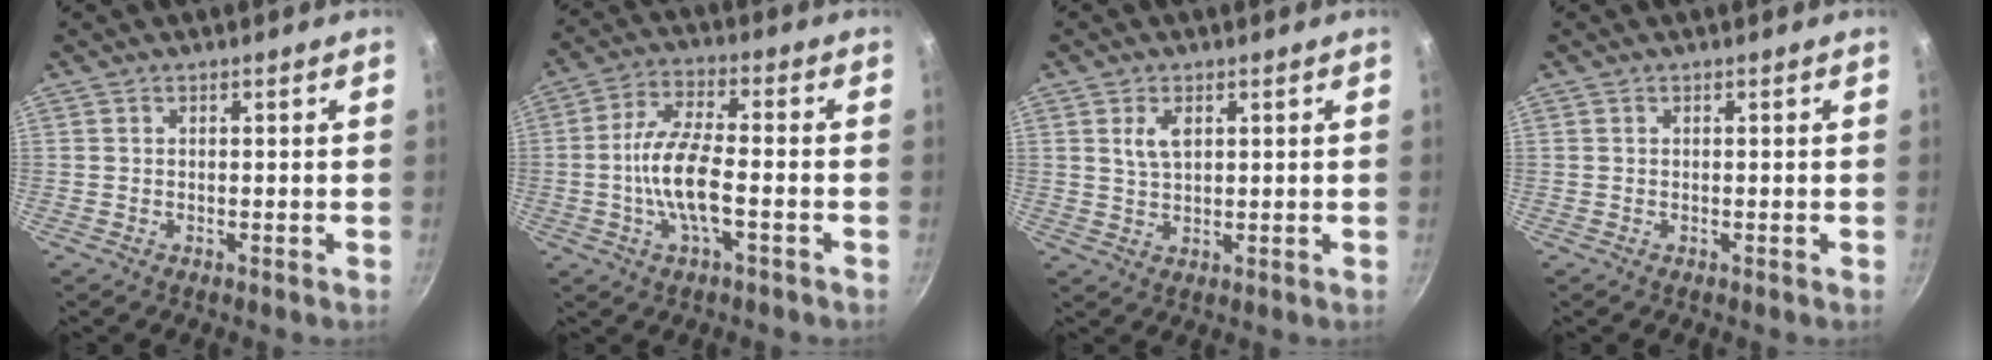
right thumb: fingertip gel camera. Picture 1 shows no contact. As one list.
[{"total": 10.6, "force": [-2.2, 3.9, 9.6], "torque": [-0.197, 0.025, -0.043]}, {"total": 3.8, "force": [1.4, 2.2, 2.8], "torque": [-0.048, -0.007, 0.031]}, {"total": 0.0}]